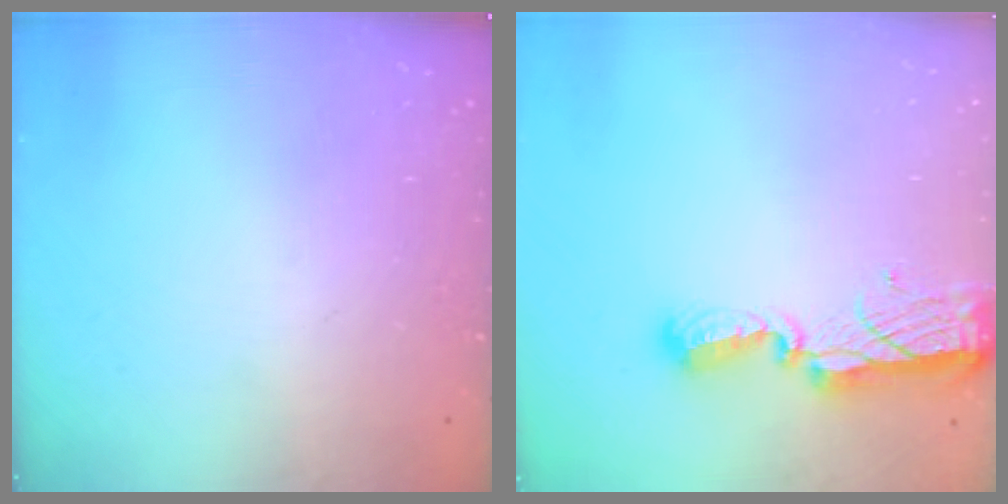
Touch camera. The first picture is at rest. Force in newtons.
{"total": 8.3, "press": 8.3, "slide": 0.8}